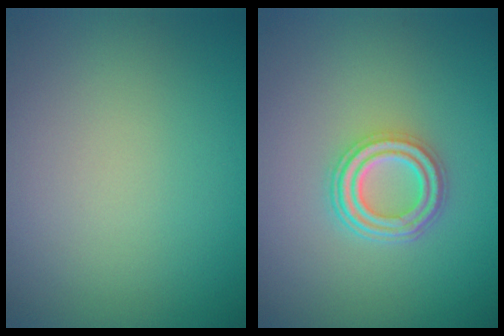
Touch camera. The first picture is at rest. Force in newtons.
{"total": 3.7, "press": 2.9, "slide": 2.3}